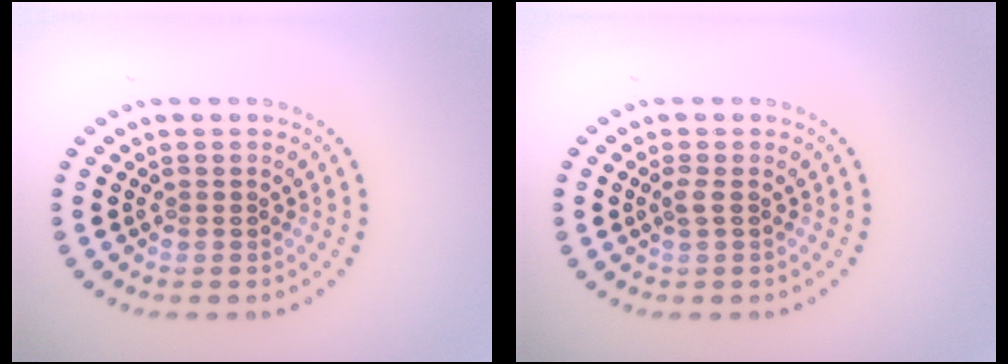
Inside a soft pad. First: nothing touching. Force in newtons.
{"total": 0.9, "press": 0.7, "slide": 0.6}